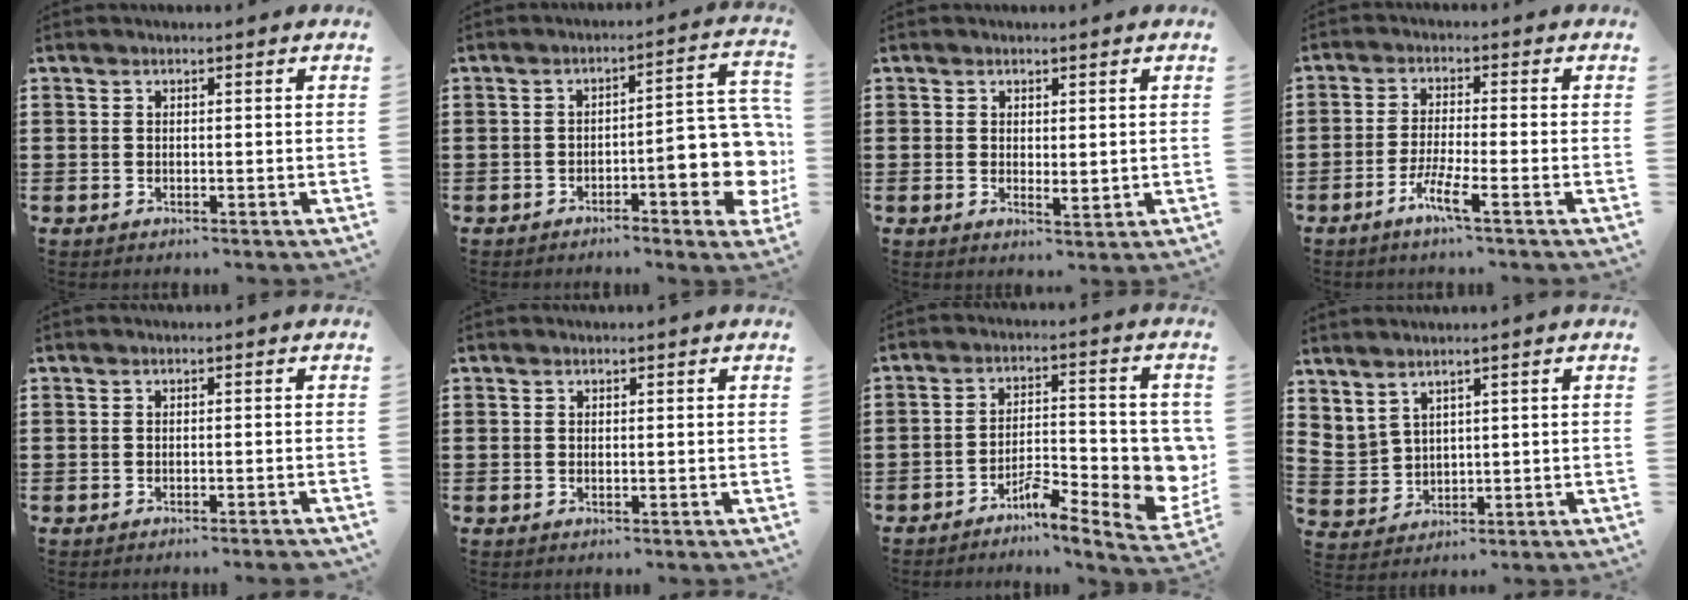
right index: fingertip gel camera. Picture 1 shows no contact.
{"total": 9.7, "force": [-2.2, 3.2, 8.9], "torque": [-0.098, -0.025, -0.042]}
{"total": 1.3, "force": [0.6, 0.6, 1.0], "torque": [-0.019, 0.001, 0.012]}
{"total": 4.9, "force": [-3.0, 0.0, 3.9], "torque": [-0.086, -0.013, -0.060]}
{"total": 0.8, "force": [-0.7, -0.2, 0.4], "torque": [-0.007, -0.003, -0.014]}
{"total": 0.0}
{"total": 8.9, "force": [-4.3, 3.1, 7.2], "torque": [-0.100, -0.006, -0.072]}
{"total": 2.4, "force": [2.2, 1.1, 0.1], "torque": [-0.015, -0.003, 0.041]}